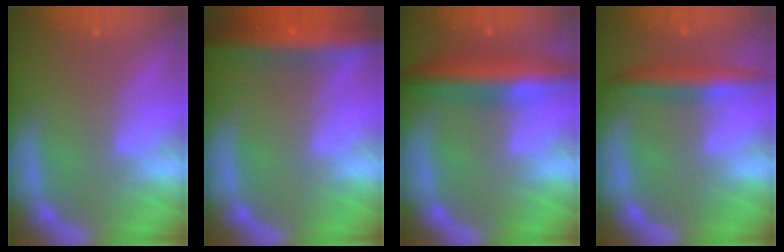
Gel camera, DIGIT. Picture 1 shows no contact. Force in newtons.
{"total": 9.0}
{"total": 7.0}
{"total": 4.0}